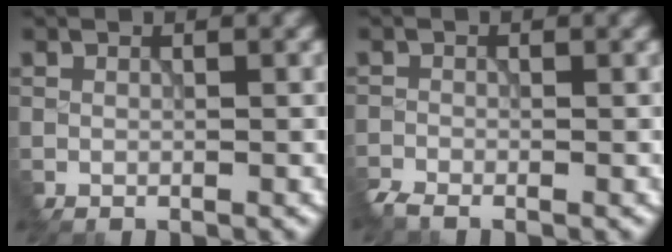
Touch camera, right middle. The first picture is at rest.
{"total": 1.8, "force": [-1.7, 0.4, 0.4], "torque": [-0.012, -0.006, -0.040]}